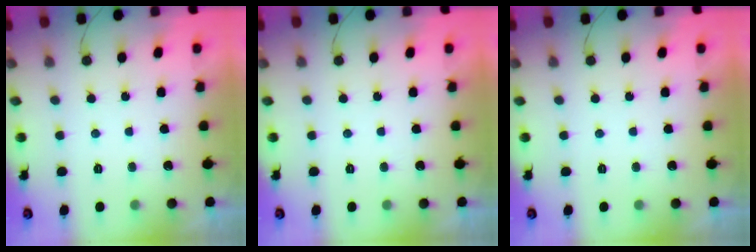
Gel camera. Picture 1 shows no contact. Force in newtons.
{"total": 0.0}
{"total": 0.0}